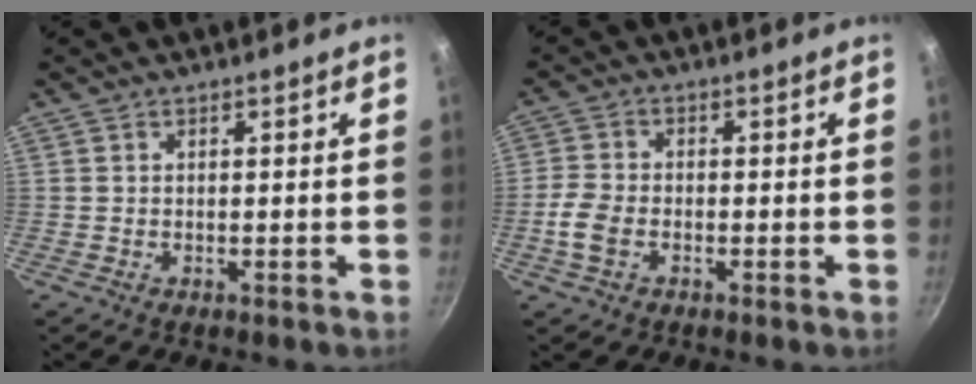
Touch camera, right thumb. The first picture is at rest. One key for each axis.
{"total": 4.8, "fx": -1.8, "fy": 3.0, "fz": 3.3, "tx": -0.071, "ty": 0.012, "tz": -0.042}